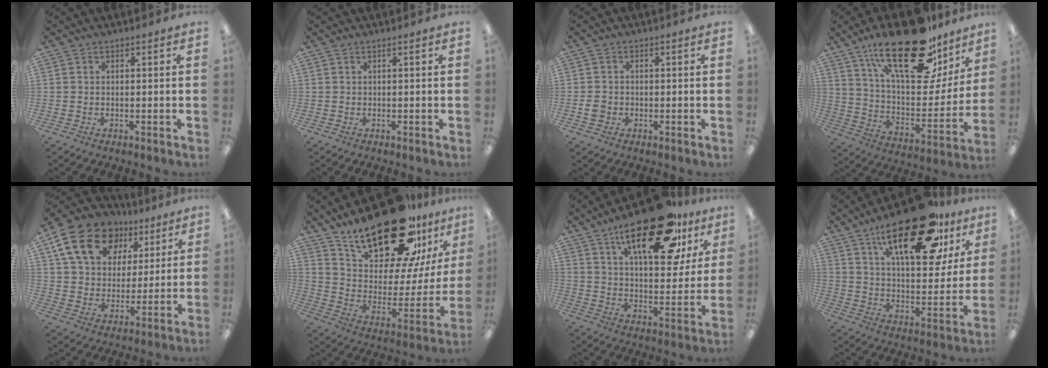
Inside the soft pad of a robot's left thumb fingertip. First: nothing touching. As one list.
[{"total": 0.0}, {"total": 2.5, "force": [-0.8, 2.2, 0.6], "torque": [-0.010, 0.005, -0.016]}, {"total": 28.6, "force": [18.0, 12.1, 18.6], "torque": [-0.277, -0.105, 0.306]}, {"total": 17.9, "force": [9.4, 12.7, 8.5], "torque": [-0.154, -0.029, 0.178]}, {"total": 26.5, "force": [20.5, 9.7, 13.7], "torque": [-0.206, -0.137, 0.350]}, {"total": 24.6, "force": [15.4, 10.0, 16.4], "torque": [-0.241, -0.077, 0.248]}, {"total": 25.2, "force": [16.0, 10.1, 16.7], "torque": [-0.248, -0.082, 0.259]}]